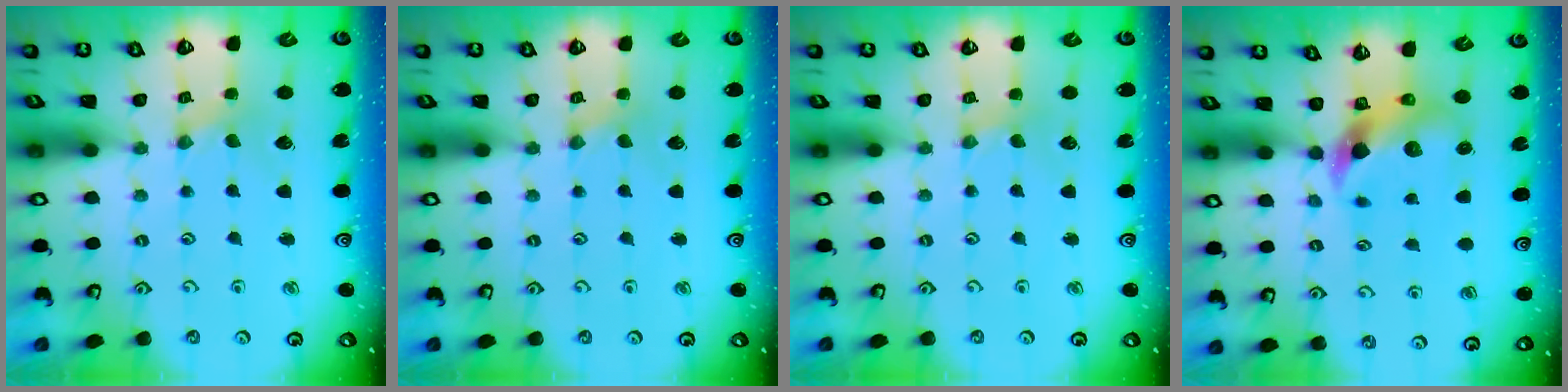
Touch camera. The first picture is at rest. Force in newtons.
{"total": 1.0, "press": 0.9, "slide": 0.2}
{"total": 0.7, "press": 0.7, "slide": 0.2}
{"total": 7.3, "press": 7.2, "slide": 1.3}